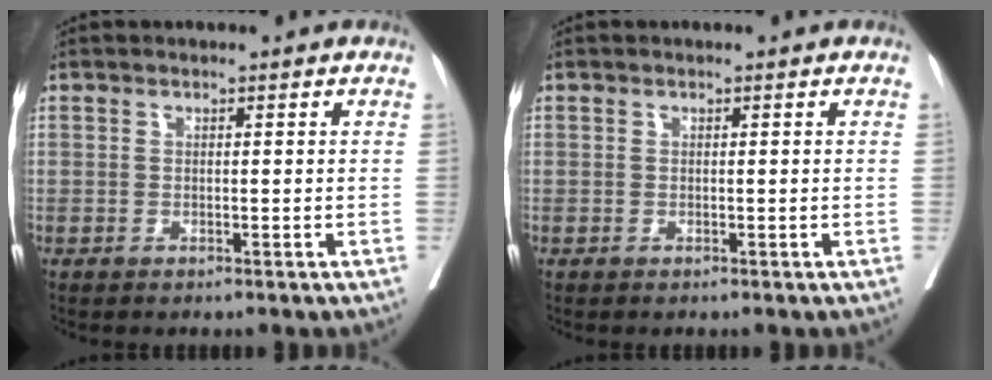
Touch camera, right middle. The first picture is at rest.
{"total": 0.0}